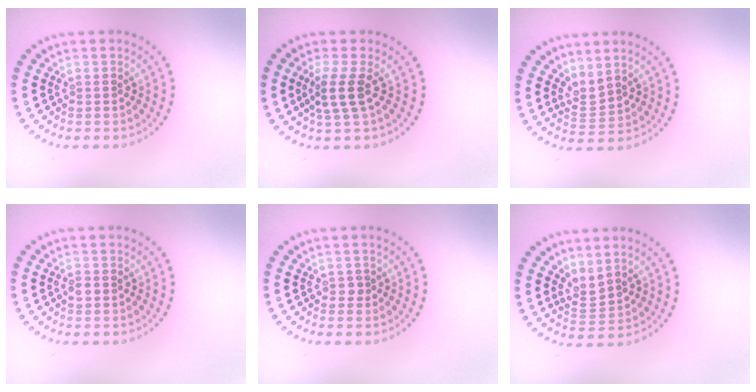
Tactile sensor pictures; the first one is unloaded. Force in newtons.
{"total": 2.7, "press": 2.1, "slide": 1.7}
{"total": 2.0, "press": 1.4, "slide": 1.5}
{"total": 0.7, "press": 0.6, "slide": 0.4}
{"total": 0.6, "press": 0.5, "slide": 0.3}
{"total": 2.1, "press": 1.5, "slide": 1.5}